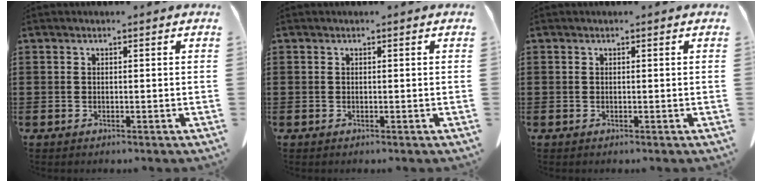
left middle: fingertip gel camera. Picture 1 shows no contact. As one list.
[{"total": 0.0}, {"total": 0.0}]